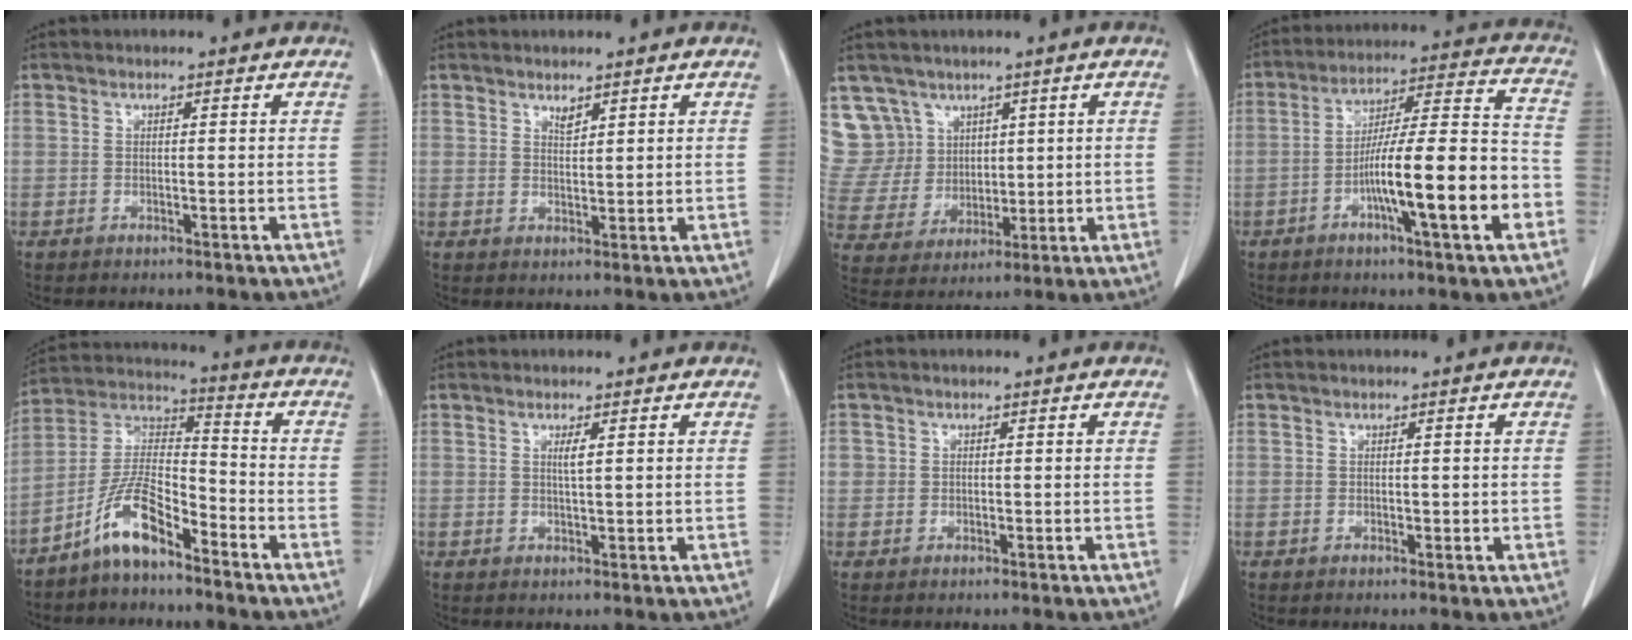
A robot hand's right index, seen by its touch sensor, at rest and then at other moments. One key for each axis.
{"total": 1.7, "fx": 1.4, "fy": 0.5, "fz": 0.8, "tx": -0.012, "ty": -0.006, "tz": 0.025}
{"total": 9.8, "fx": 6.1, "fy": 7.7, "fz": 0.2, "tx": -0.015, "ty": 0.035, "tz": 0.134}
{"total": 16.8, "fx": -5.6, "fy": 1.1, "fz": 15.8, "tx": -0.259, "ty": 0.006, "tz": -0.089}
{"total": 9.4, "fx": -6.3, "fy": 2.3, "fz": 6.5, "tx": -0.136, "ty": 0.010, "tz": -0.130}
{"total": 1.6, "fx": 0.7, "fy": 0.0, "fz": 1.4, "tx": -0.027, "ty": -0.004, "tz": 0.011}
{"total": 1.5, "fx": 0.2, "fy": 1.5, "fz": 0.2, "tx": 0.007, "ty": 0.005, "tz": 0.002}
{"total": 0.8, "fx": 0.1, "fy": 0.5, "fz": 0.6, "tx": -0.004, "ty": -0.001, "tz": 0.003}